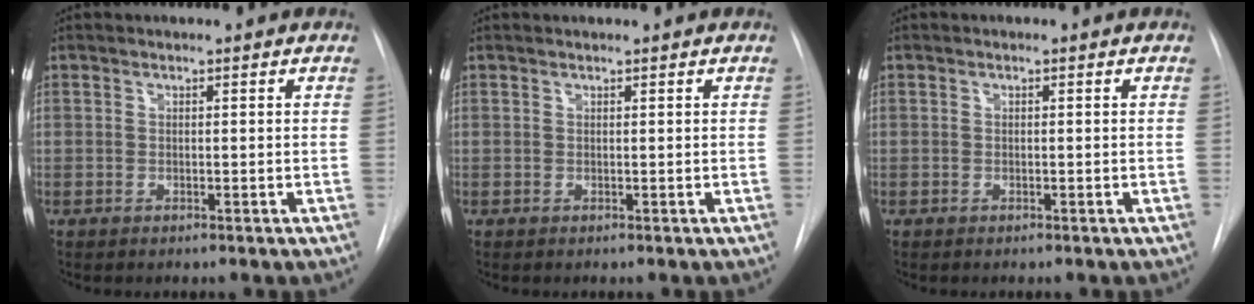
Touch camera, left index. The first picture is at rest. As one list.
[{"total": 1.1, "force": [1.0, -0.1, 0.3], "torque": [-0.003, 0.015, 0.021]}, {"total": 0.0}]